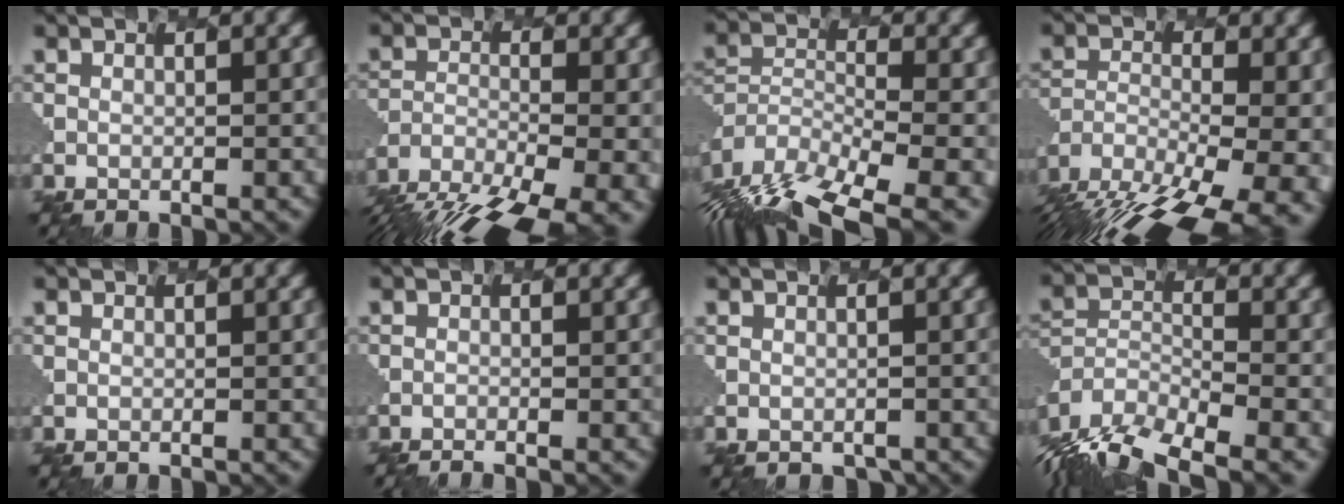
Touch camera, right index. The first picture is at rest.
{"total": 13.0, "force": [-10.8, 3.3, 6.5], "torque": [-0.148, -0.038, -0.154]}
{"total": 12.4, "force": [-9.9, 4.1, 6.3], "torque": [-0.137, -0.005, -0.148]}
{"total": 16.2, "force": [-12.2, 6.3, 8.6], "torque": [-0.156, -0.024, -0.151]}
{"total": 0.0}
{"total": 2.0, "force": [-1.8, 0.4, 0.9], "torque": [0.000, 0.014, -0.034]}
{"total": 1.0, "force": [-0.8, 0.5, 0.4], "torque": [-0.008, -0.003, 0.001]}
{"total": 9.6, "force": [-8.4, 2.9, 3.6], "torque": [-0.088, -0.007, -0.143]}